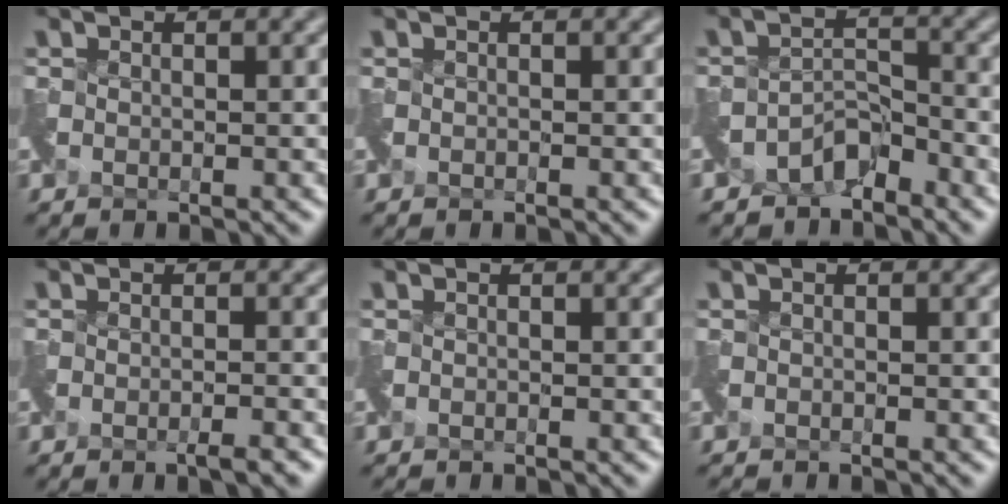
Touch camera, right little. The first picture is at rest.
{"total": 0.0}
{"total": 2.5, "force": [-2.4, 0.5, 0.4], "torque": [-0.006, 0.000, -0.046]}
{"total": 1.9, "force": [-1.6, 0.0, 1.0], "torque": [-0.015, -0.009, -0.027]}
{"total": 0.7, "force": [-0.6, -0.2, -0.2], "torque": [0.000, -0.011, -0.014]}
{"total": 1.1, "force": [-1.0, -0.2, -0.2], "torque": [0.000, -0.015, -0.023]}